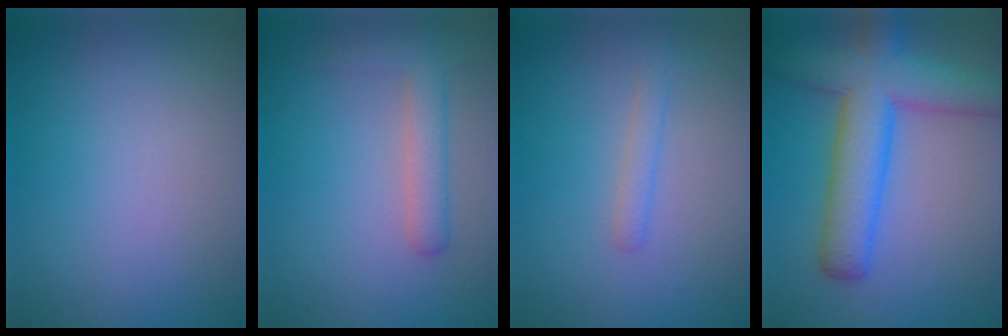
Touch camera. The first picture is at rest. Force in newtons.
{"total": 2.8, "press": 2.8, "slide": 0.2}
{"total": 1.4, "press": 1.4, "slide": 0.1}
{"total": 8.0, "press": 8.0, "slide": 0.3}